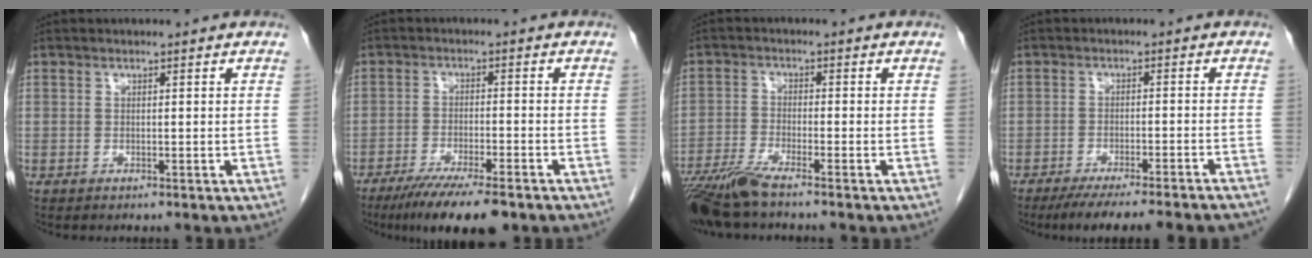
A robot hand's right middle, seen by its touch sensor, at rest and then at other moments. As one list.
[{"total": 10.9, "force": [-8.1, 1.3, 7.2], "torque": [-0.111, -0.024, -0.127]}, {"total": 7.1, "force": [-5.8, -0.4, 4.0], "torque": [-0.077, -0.024, -0.111]}, {"total": 15.3, "force": [-13.6, 0.2, 7.0], "torque": [-0.080, -0.029, -0.182]}]